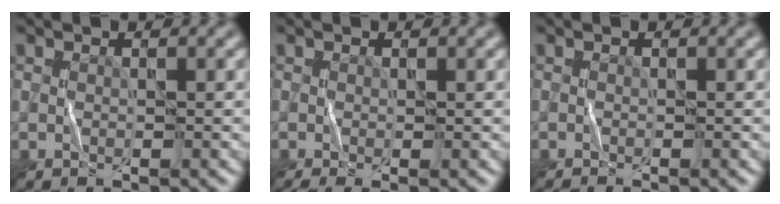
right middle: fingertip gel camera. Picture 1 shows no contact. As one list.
[{"total": 1.6, "force": [-0.7, 0.3, 1.3], "torque": [-0.025, -0.009, -0.014]}, {"total": 0.9, "force": [-0.8, 0.0, 0.3], "torque": [0.000, -0.004, -0.016]}]